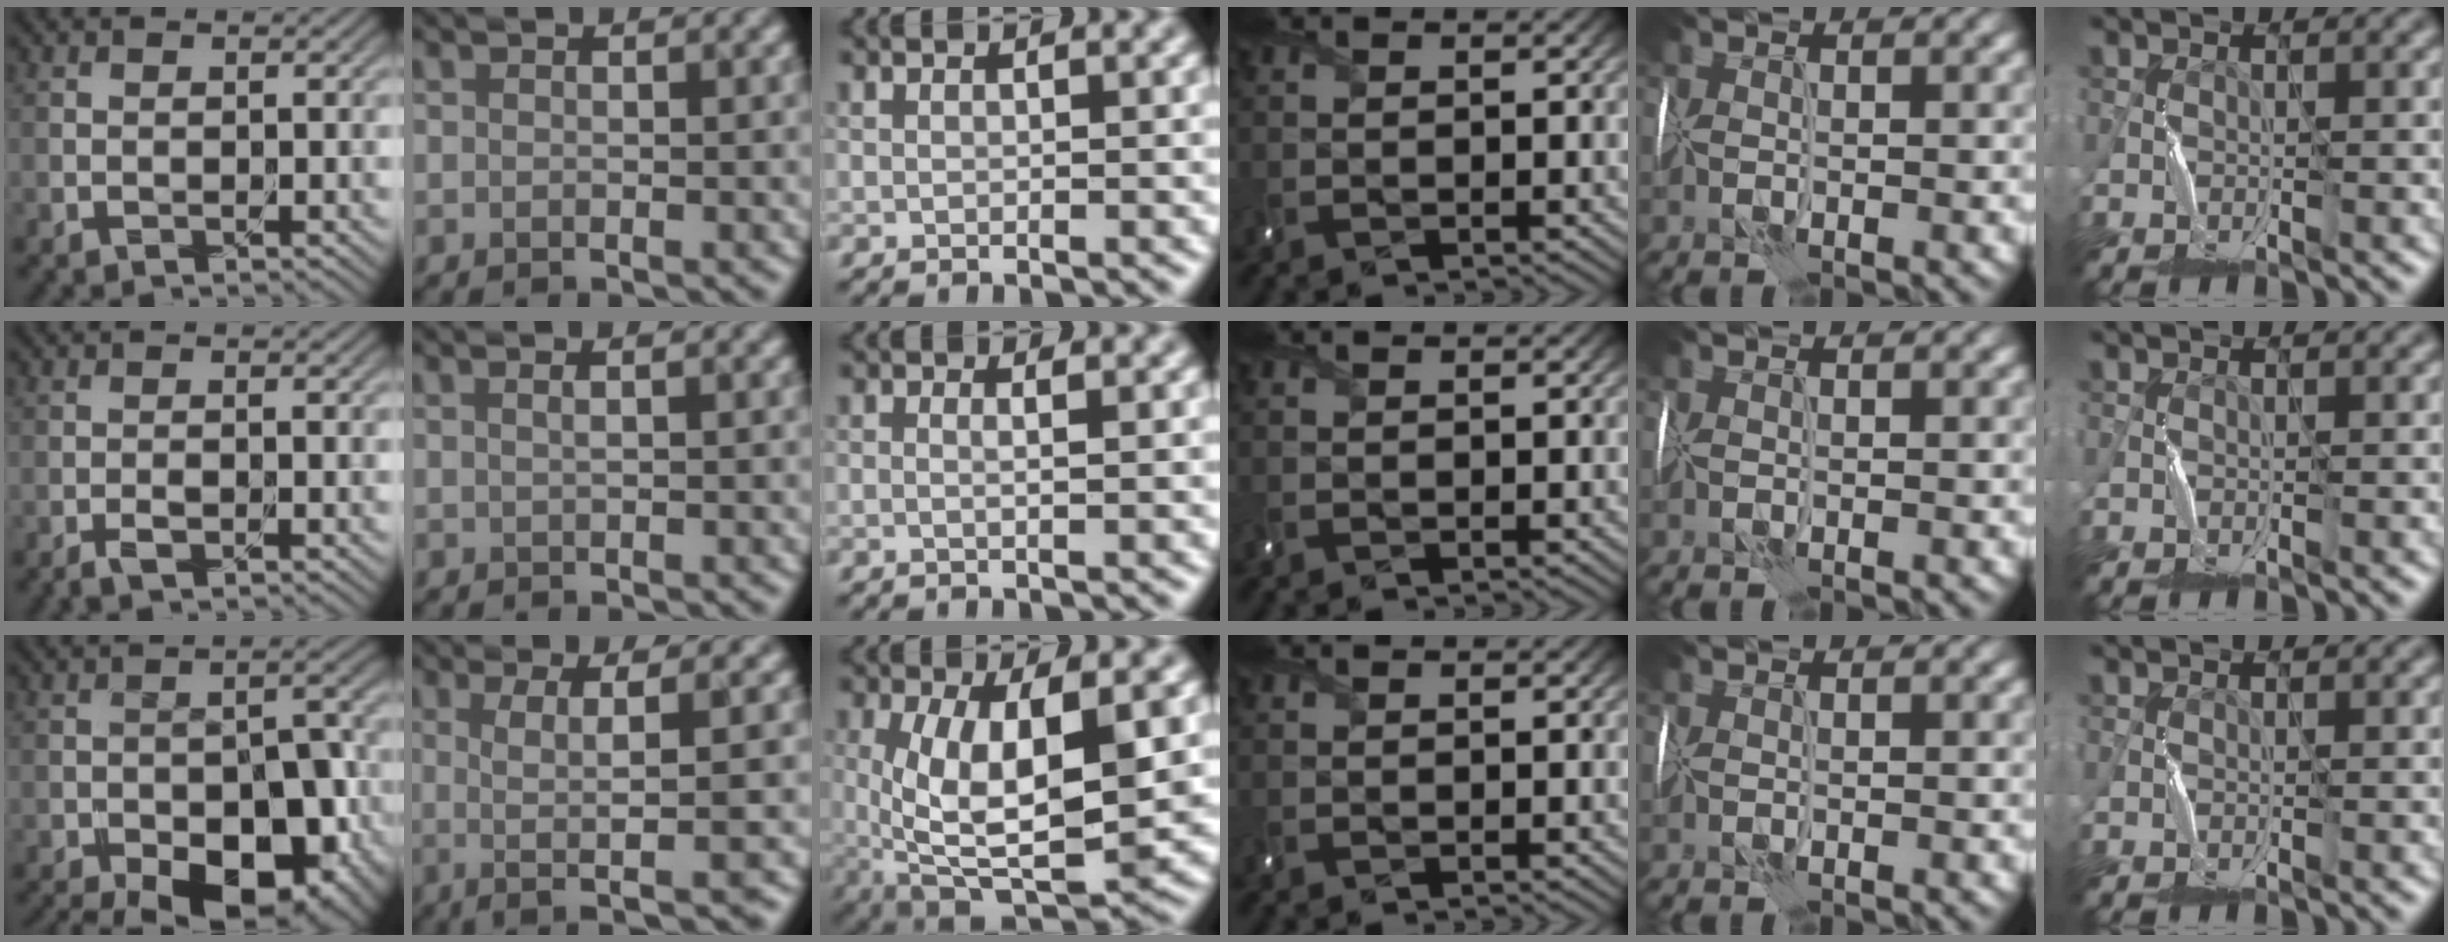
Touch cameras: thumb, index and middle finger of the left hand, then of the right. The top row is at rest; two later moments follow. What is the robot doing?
{"motion": "wrap", "object": "sponge"}